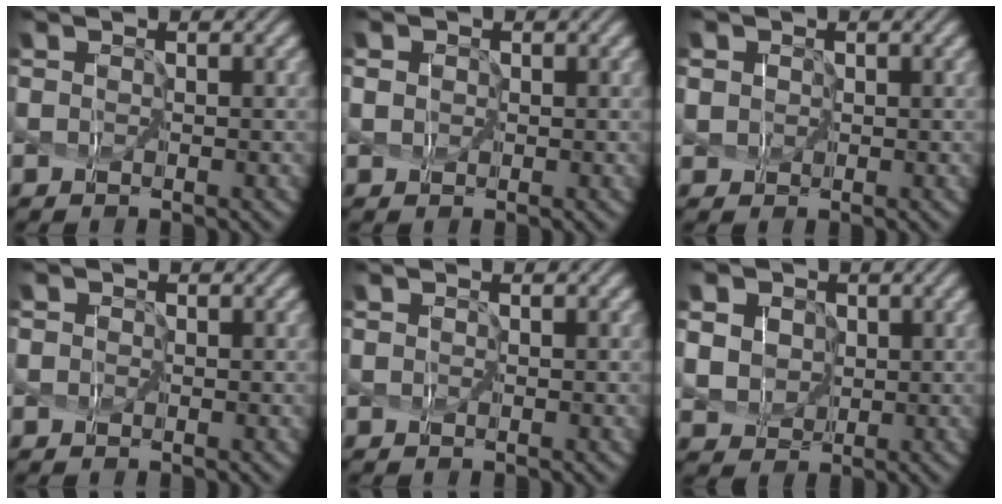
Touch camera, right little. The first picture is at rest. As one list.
[{"total": 2.9, "force": [1.0, 2.4, 1.3], "torque": [-0.022, 0.025, 0.001]}, {"total": 4.3, "force": [1.5, 3.7, 1.6], "torque": [-0.045, 0.028, 0.009]}, {"total": 1.1, "force": [0.3, 1.0, 0.5], "torque": [0.003, 0.010, -0.009]}, {"total": 0.0}, {"total": 9.2, "force": [3.5, 7.6, 3.9], "torque": [-0.125, 0.020, 0.065]}]